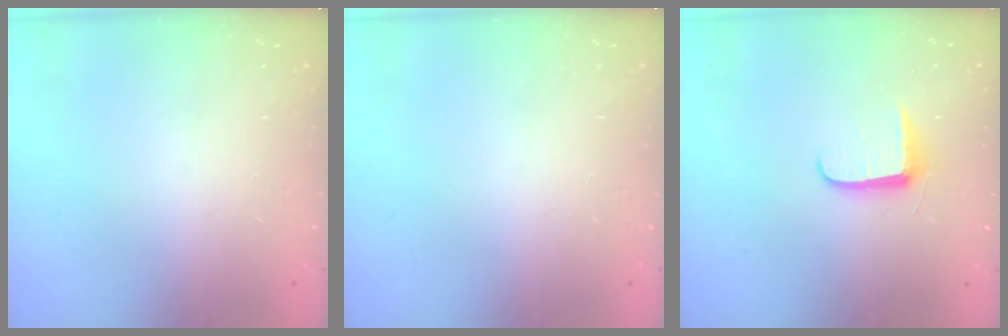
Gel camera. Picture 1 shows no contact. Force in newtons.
{"total": 0.0}
{"total": 6.8, "press": 6.7, "slide": 0.9}